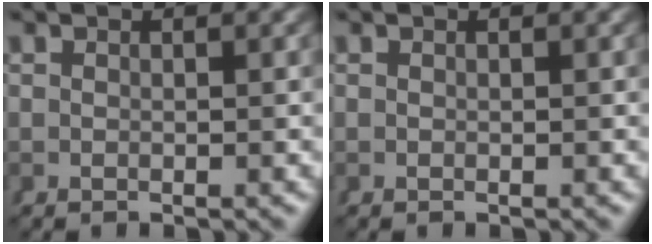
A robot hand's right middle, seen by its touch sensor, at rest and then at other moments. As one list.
[{"total": 0.0}]